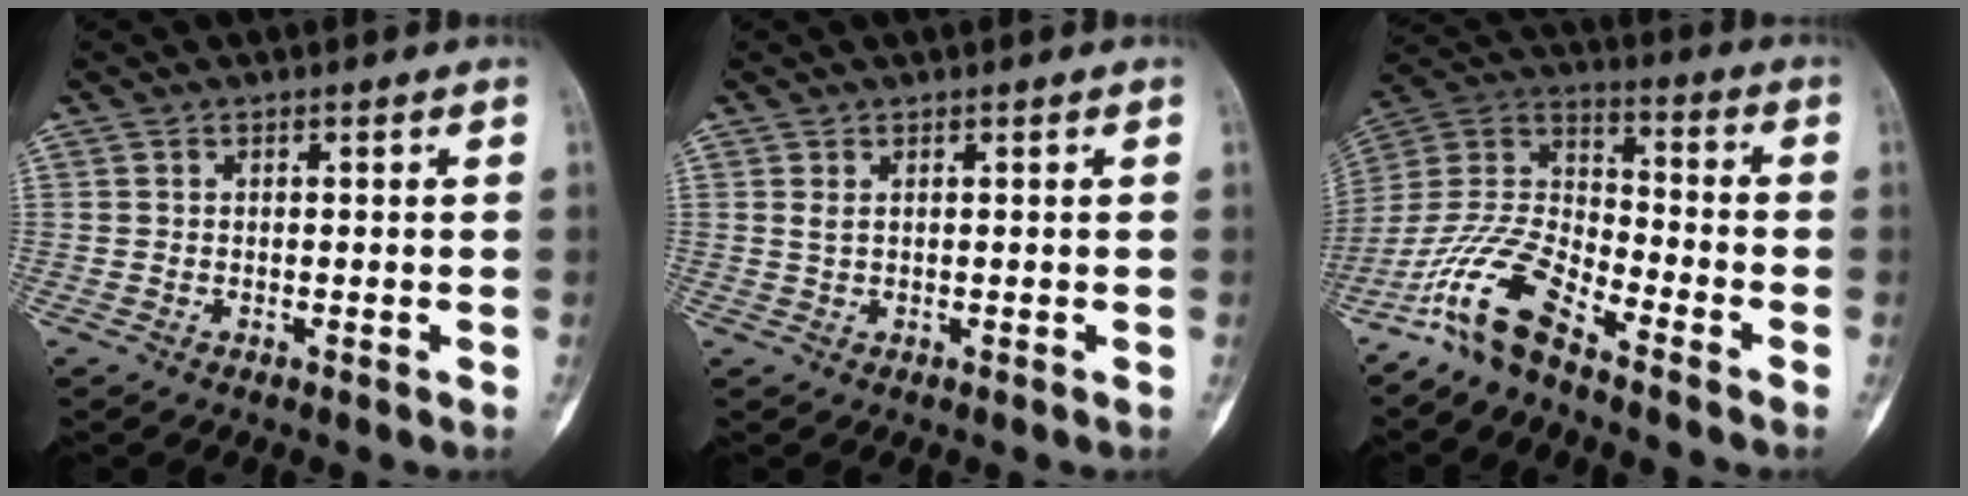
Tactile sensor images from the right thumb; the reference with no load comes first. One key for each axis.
{"total": 0.8, "fx": 0.5, "fy": 0.3, "fz": 0.6, "tx": -0.017, "ty": 0.005, "tz": 0.012}
{"total": 13.1, "fx": -9.5, "fy": 4.2, "fz": 8.0, "tx": -0.167, "ty": 0.070, "tz": -0.193}